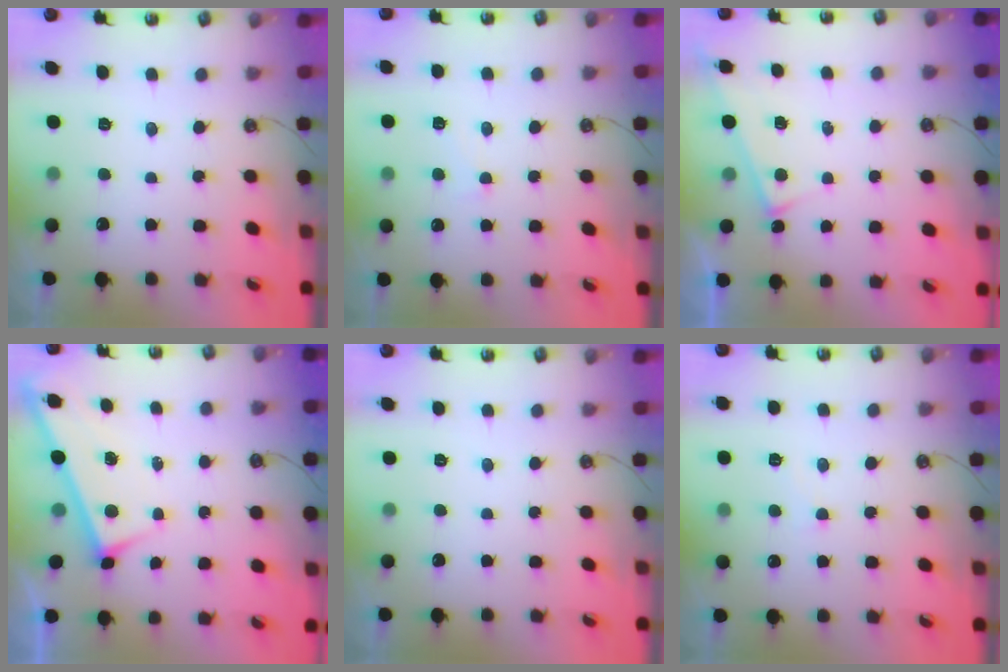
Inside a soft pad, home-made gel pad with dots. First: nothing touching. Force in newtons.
{"total": 1.0, "press": 0.8, "slide": 0.5}
{"total": 6.3, "press": 6.3, "slide": 0.2}
{"total": 3.1, "press": 3.1, "slide": 0.2}
{"total": 0.0}
{"total": 1.9, "press": 1.9, "slide": 0.4}